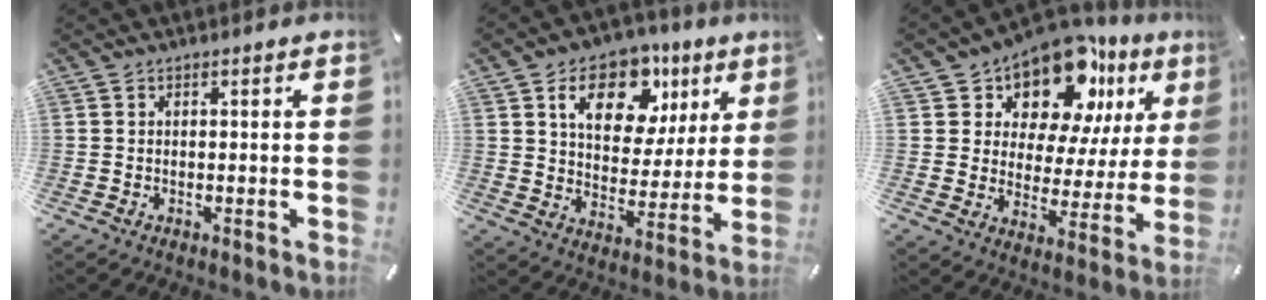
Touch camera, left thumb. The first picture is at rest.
{"total": 15.6, "force": [8.1, 10.2, 8.6], "torque": [-0.136, -0.027, 0.142]}
{"total": 14.3, "force": [11.1, 7.2, 5.2], "torque": [-0.092, -0.097, 0.195]}